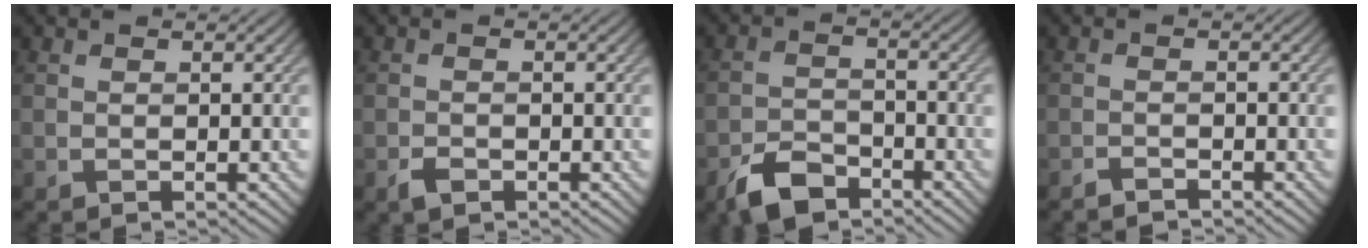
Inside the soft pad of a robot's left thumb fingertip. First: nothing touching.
{"total": 1.5, "force": [-1.0, 0.9, 0.8], "torque": [-0.016, -0.002, -0.021]}
{"total": 5.8, "force": [-4.4, 2.8, 2.7], "torque": [-0.051, -0.004, -0.091]}
{"total": 1.5, "force": [-1.4, 0.2, 0.4], "torque": [-0.006, 0.000, -0.028]}